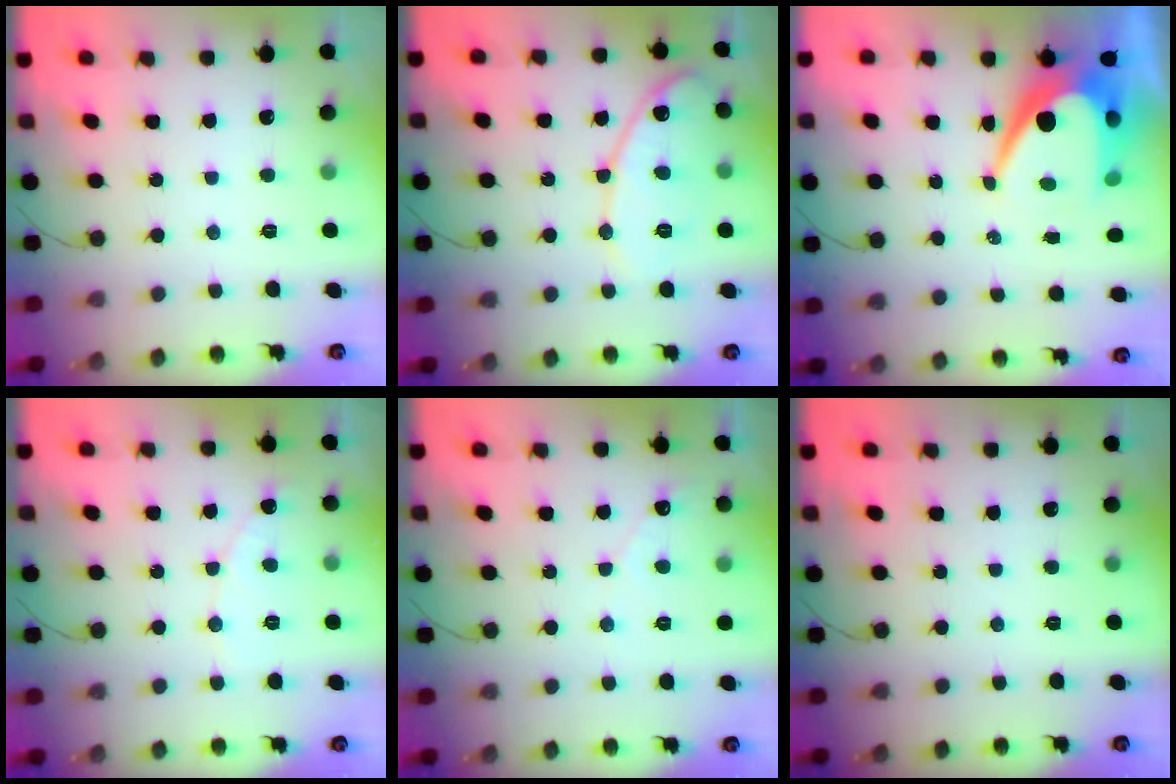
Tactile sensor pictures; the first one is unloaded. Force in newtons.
{"total": 11.2, "press": 11.2, "slide": 0.4}
{"total": 12.2, "press": 12.2, "slide": 0.7}
{"total": 3.7, "press": 3.7, "slide": 0.4}
{"total": 2.5, "press": 2.5, "slide": 0.1}
{"total": 0.0}